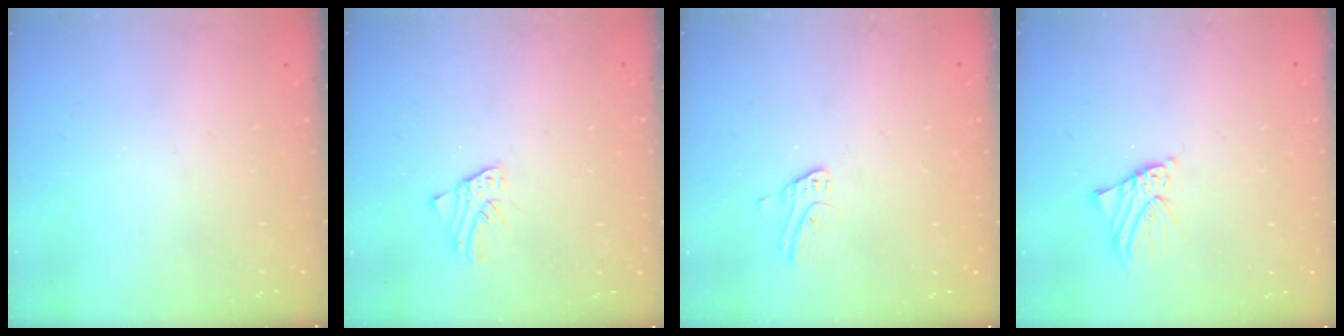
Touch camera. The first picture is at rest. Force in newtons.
{"total": 1.6, "press": 1.6, "slide": 0.2}
{"total": 3.4, "press": 3.4, "slide": 0.4}
{"total": 2.7, "press": 2.7, "slide": 0.4}